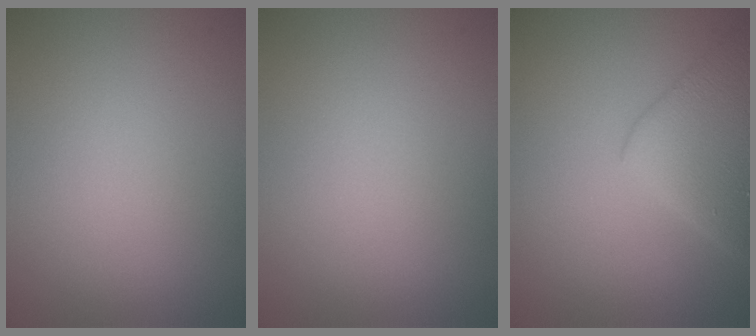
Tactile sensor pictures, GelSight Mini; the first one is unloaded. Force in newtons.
{"total": 0.0}
{"total": 5.8, "press": 5.8, "slide": 0.3}